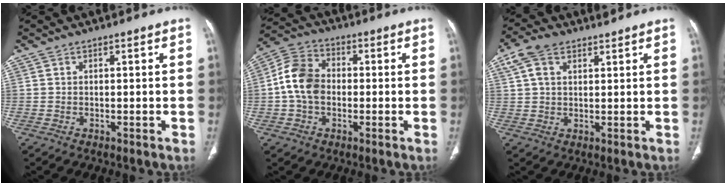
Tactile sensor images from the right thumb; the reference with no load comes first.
{"total": 10.0, "force": [-0.4, 7.4, 6.8], "torque": [-0.119, 0.025, -0.020]}
{"total": 6.5, "force": [3.6, 3.5, 4.1], "torque": [-0.082, 0.013, 0.073]}